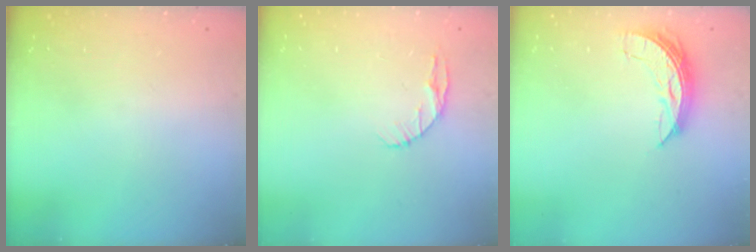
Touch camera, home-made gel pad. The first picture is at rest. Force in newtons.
{"total": 5.8, "press": 5.7, "slide": 0.8}
{"total": 7.6, "press": 7.5, "slide": 1.1}